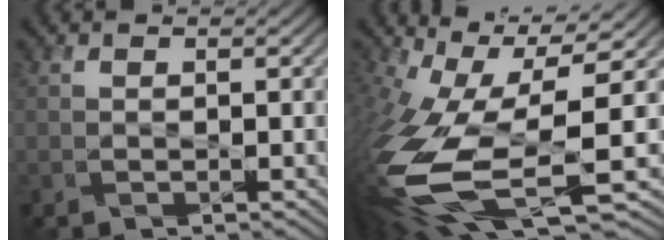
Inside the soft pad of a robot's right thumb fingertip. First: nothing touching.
{"total": 16.7, "force": [-4.7, 7.0, 14.4], "torque": [-0.326, -0.045, -0.075]}